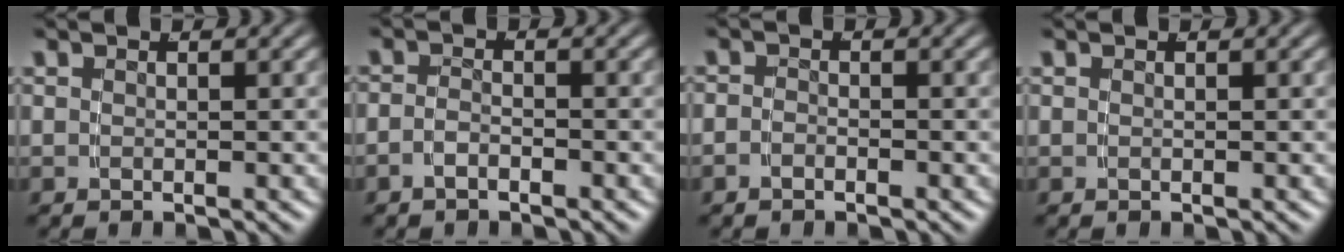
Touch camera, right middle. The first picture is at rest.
{"total": 1.5, "force": [-1.3, 0.6, 0.6], "torque": [-0.016, -0.003, -0.024]}
{"total": 1.1, "force": [-0.9, 0.6, 0.3], "torque": [-0.005, -0.004, -0.019]}
{"total": 0.0}